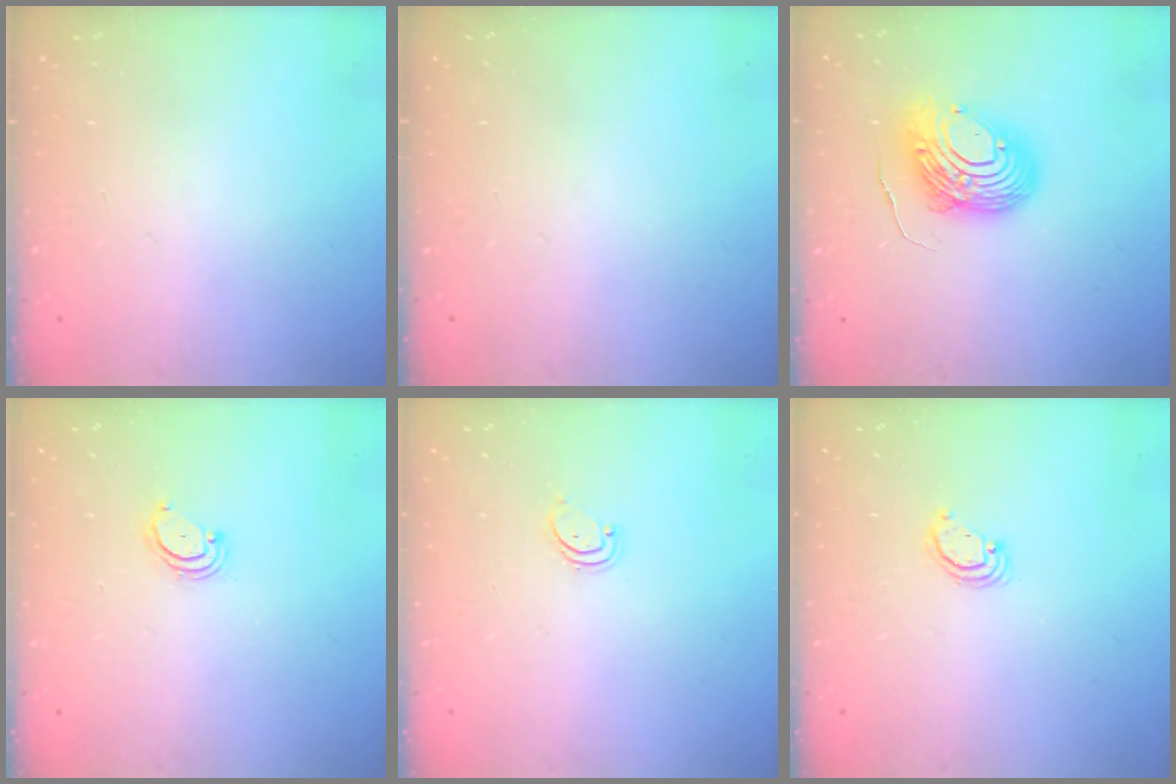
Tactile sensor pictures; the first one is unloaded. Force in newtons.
{"total": 0.0}
{"total": 12.7, "press": 12.6, "slide": 1.6}
{"total": 2.9, "press": 2.9, "slide": 0.3}
{"total": 1.9, "press": 1.9, "slide": 0.2}
{"total": 2.5, "press": 2.5, "slide": 0.2}